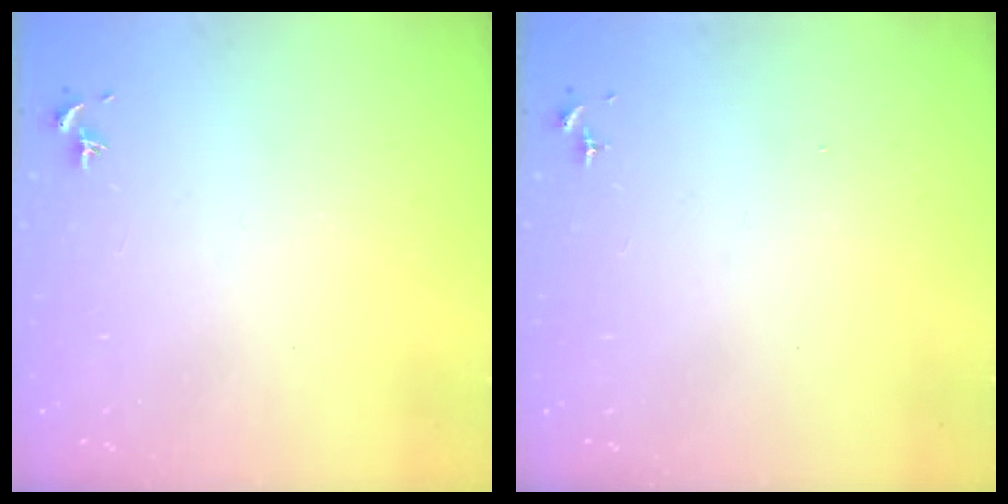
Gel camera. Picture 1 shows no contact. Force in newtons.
{"total": 0.0}